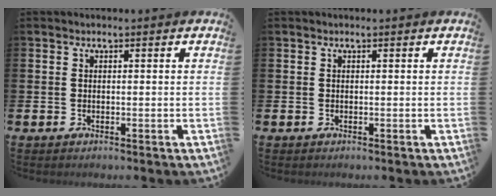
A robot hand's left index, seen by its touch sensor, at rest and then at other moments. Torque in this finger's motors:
{"motor_torque": [-0.01, 0.01, 0.00, 0.00]}